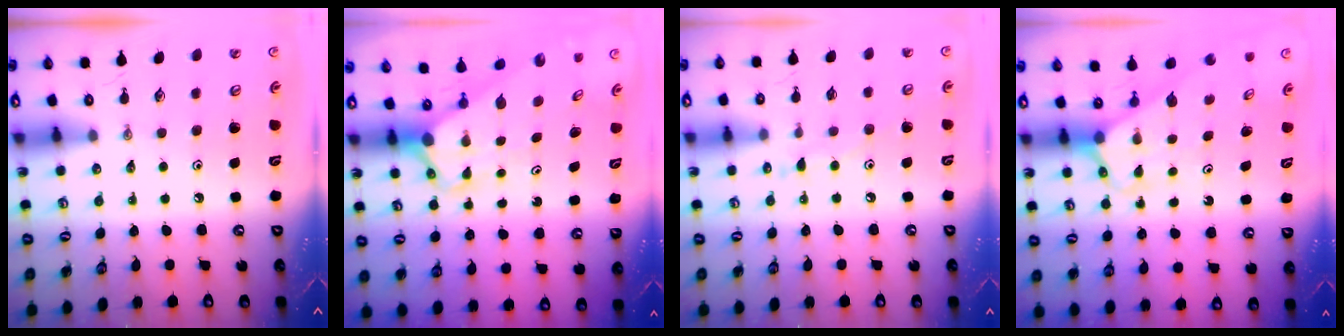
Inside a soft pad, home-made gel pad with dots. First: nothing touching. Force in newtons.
{"total": 3.3, "press": 3.3, "slide": 0.2}
{"total": 5.8, "press": 5.8, "slide": 0.2}
{"total": 2.7, "press": 2.7, "slide": 0.1}